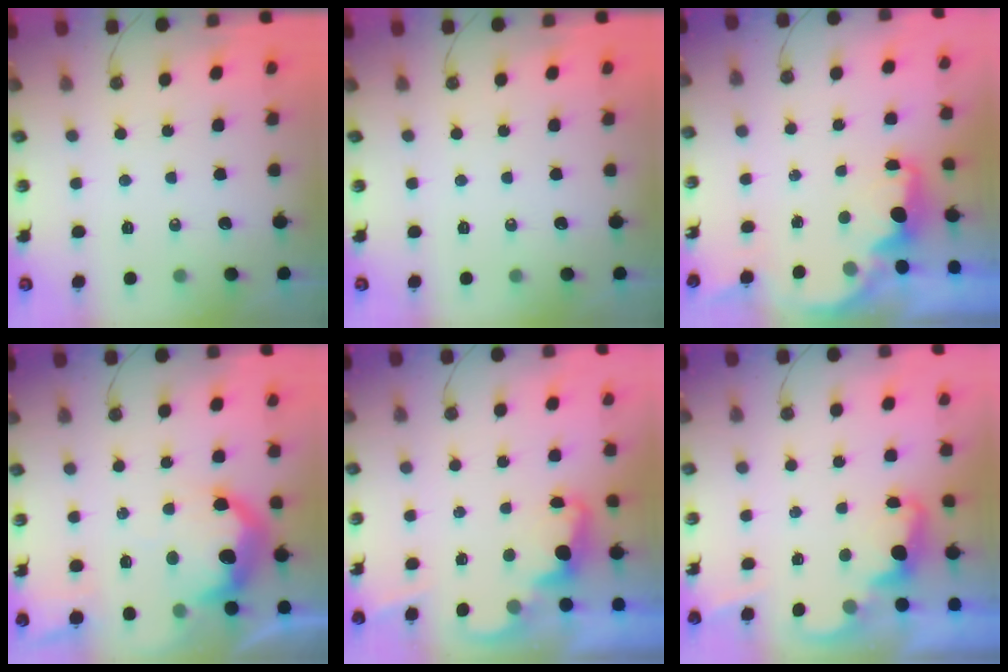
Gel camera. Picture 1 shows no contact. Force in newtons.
{"total": 0.0}
{"total": 2.1, "press": 2.1, "slide": 0.5}
{"total": 17.8, "press": 17.7, "slide": 1.5}
{"total": 2.3, "press": 2.2, "slide": 0.6}
{"total": 2.4, "press": 2.4, "slide": 0.5}